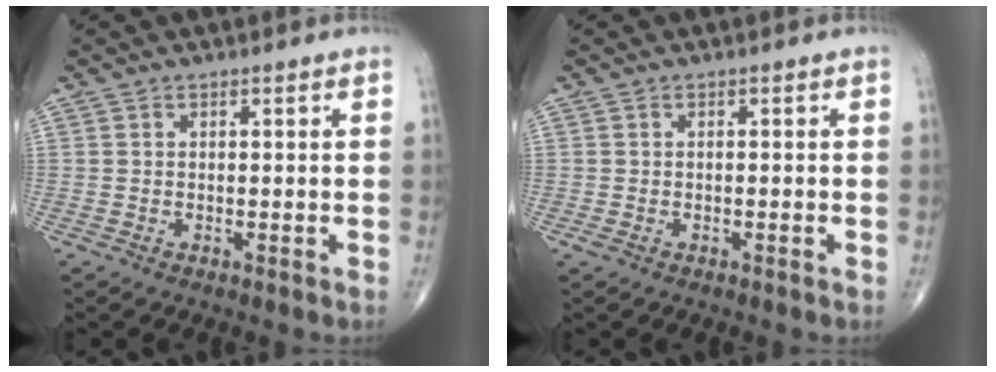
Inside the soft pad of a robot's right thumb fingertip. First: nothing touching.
{"total": 1.0, "force": [-0.5, 0.3, 0.8], "torque": [-0.019, 0.004, -0.007]}